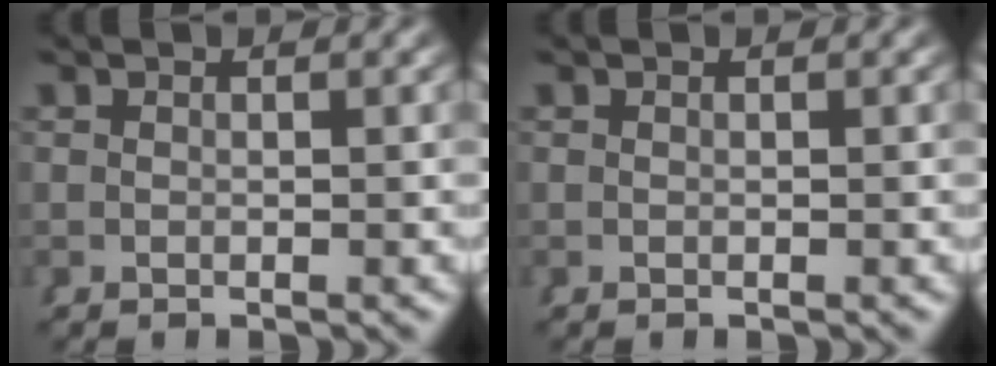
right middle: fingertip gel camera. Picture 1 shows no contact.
{"total": 0.0}